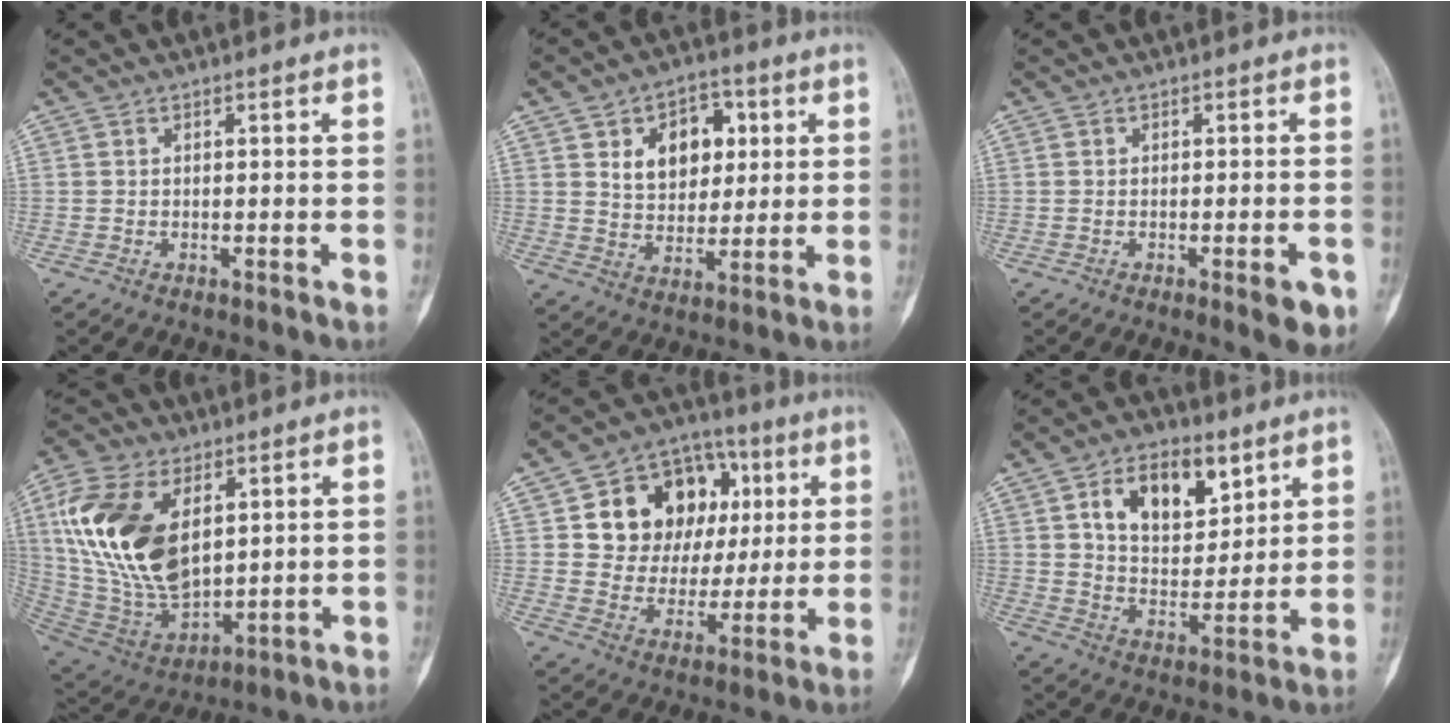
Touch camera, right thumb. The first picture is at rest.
{"total": 11.4, "force": [3.6, 8.1, 7.2], "torque": [-0.062, -0.008, 0.060]}
{"total": 4.5, "force": [-2.0, 1.2, 3.9], "torque": [-0.040, 0.003, -0.021]}
{"total": 21.4, "force": [5.4, 12.4, 16.5], "torque": [-0.318, -0.023, 0.112]}
{"total": 18.0, "force": [4.7, 14.0, 10.3], "torque": [-0.107, 0.013, 0.085]}
{"total": 14.1, "force": [6.4, 8.5, 9.3], "torque": [-0.112, -0.027, 0.114]}